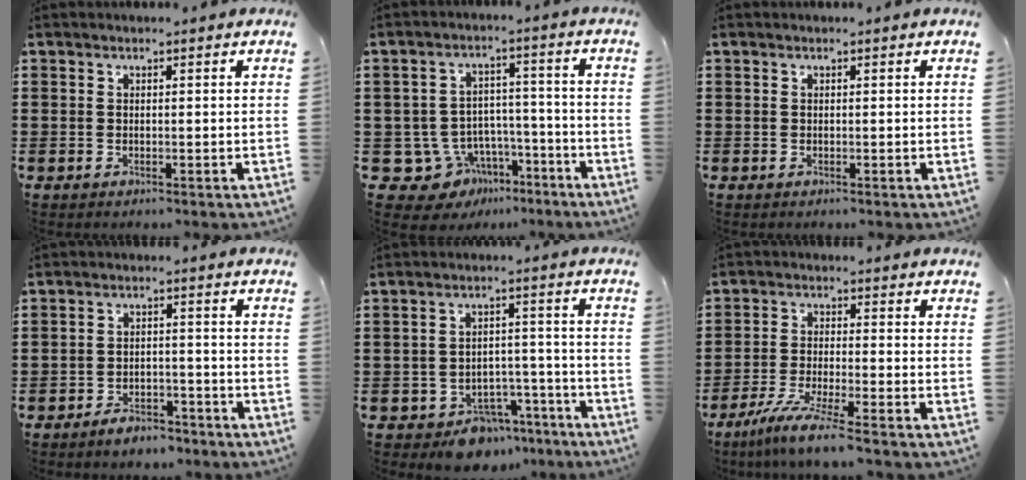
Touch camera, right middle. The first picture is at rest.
{"total": 7.4, "force": [-4.6, 5.6, 1.6], "torque": [-0.057, 0.017, -0.086]}
{"total": 0.0}
{"total": 3.6, "force": [-3.4, 1.0, 0.5], "torque": [-0.011, 0.009, -0.069]}
{"total": 6.1, "force": [-5.3, 2.7, 1.5], "torque": [-0.022, 0.024, -0.100]}
{"total": 6.1, "force": [-4.9, -0.4, 3.6], "torque": [-0.083, -0.022, -0.096]}